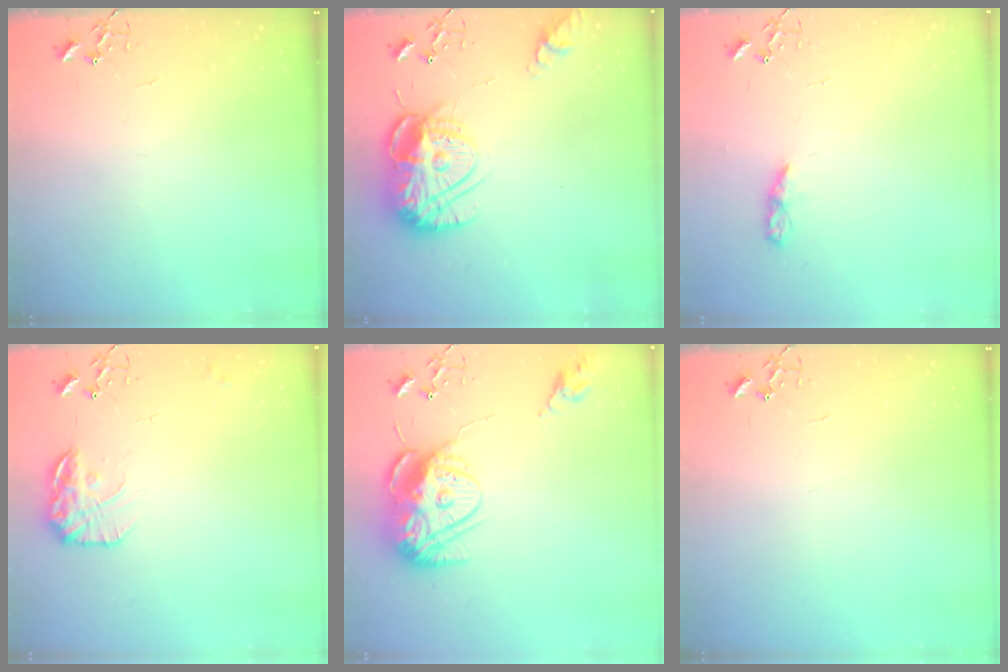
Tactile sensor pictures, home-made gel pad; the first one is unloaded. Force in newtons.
{"total": 15.2, "press": 15.1, "slide": 1.2}
{"total": 5.1, "press": 5.1, "slide": 0.6}
{"total": 13.3, "press": 13.3, "slide": 0.8}
{"total": 14.9, "press": 14.8, "slide": 1.2}
{"total": 0.0}